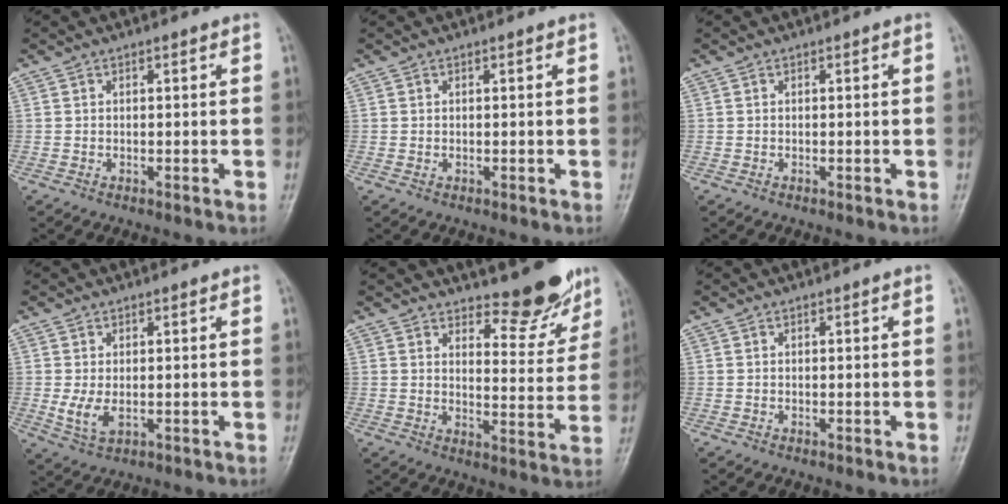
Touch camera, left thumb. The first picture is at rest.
{"total": 0.6, "force": [0.3, 0.3, 0.4], "torque": [-0.007, 0.000, 0.005]}
{"total": 0.0}
{"total": 4.5, "force": [0.3, 2.5, 3.7], "torque": [-0.072, -0.011, 0.012]}
{"total": 9.8, "force": [8.4, 3.3, 3.9], "torque": [-0.024, -0.076, 0.115]}
{"total": 0.0}